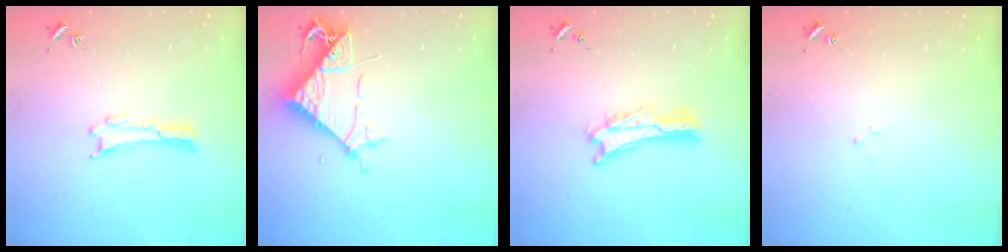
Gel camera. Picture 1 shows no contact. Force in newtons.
{"total": 7.6, "press": 7.6, "slide": 0.6}
{"total": 2.6, "press": 2.6, "slide": 0.3}
{"total": 1.4, "press": 1.4, "slide": 0.2}